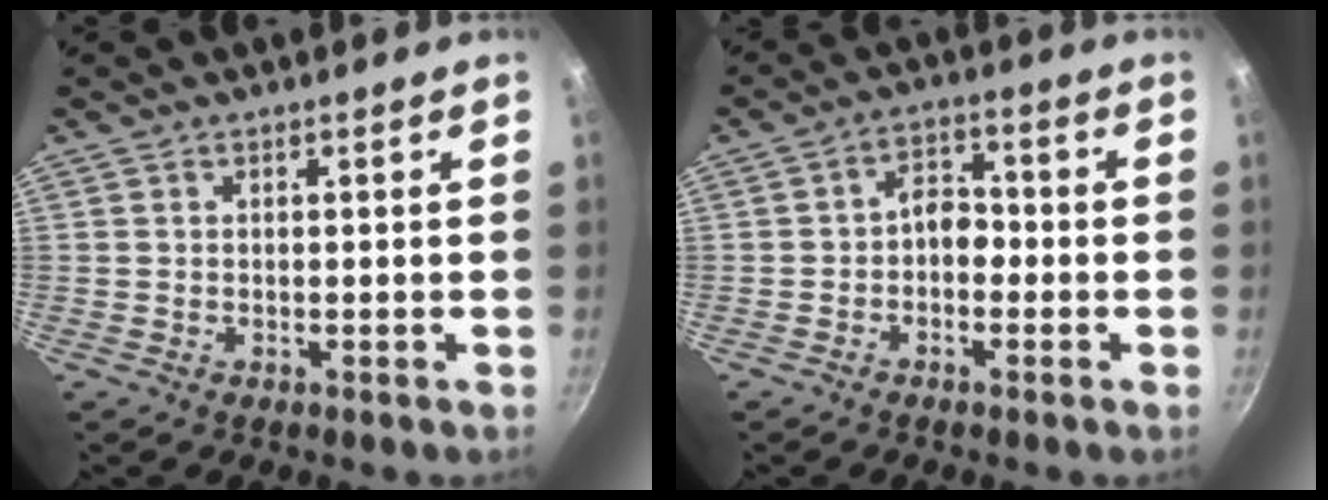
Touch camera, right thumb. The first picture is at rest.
{"total": 4.5, "force": [-1.3, 3.0, 3.0], "torque": [-0.028, 0.025, -0.030]}